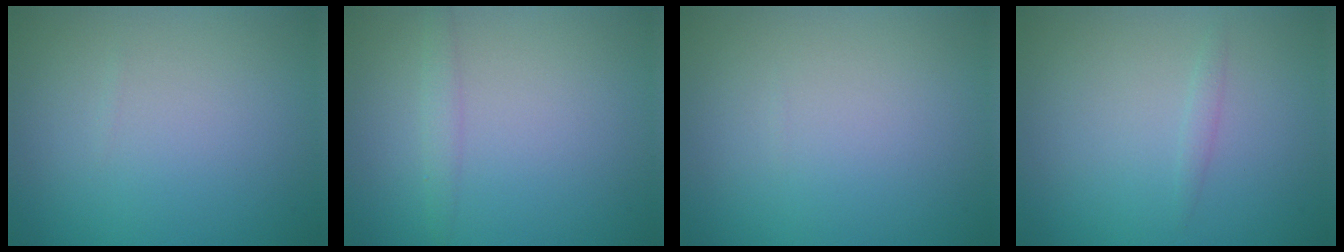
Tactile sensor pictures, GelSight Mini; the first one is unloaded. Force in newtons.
{"total": 1.3, "press": 1.3, "slide": 0.1}
{"total": 0.0}
{"total": 0.8, "press": 0.8, "slide": 0.1}